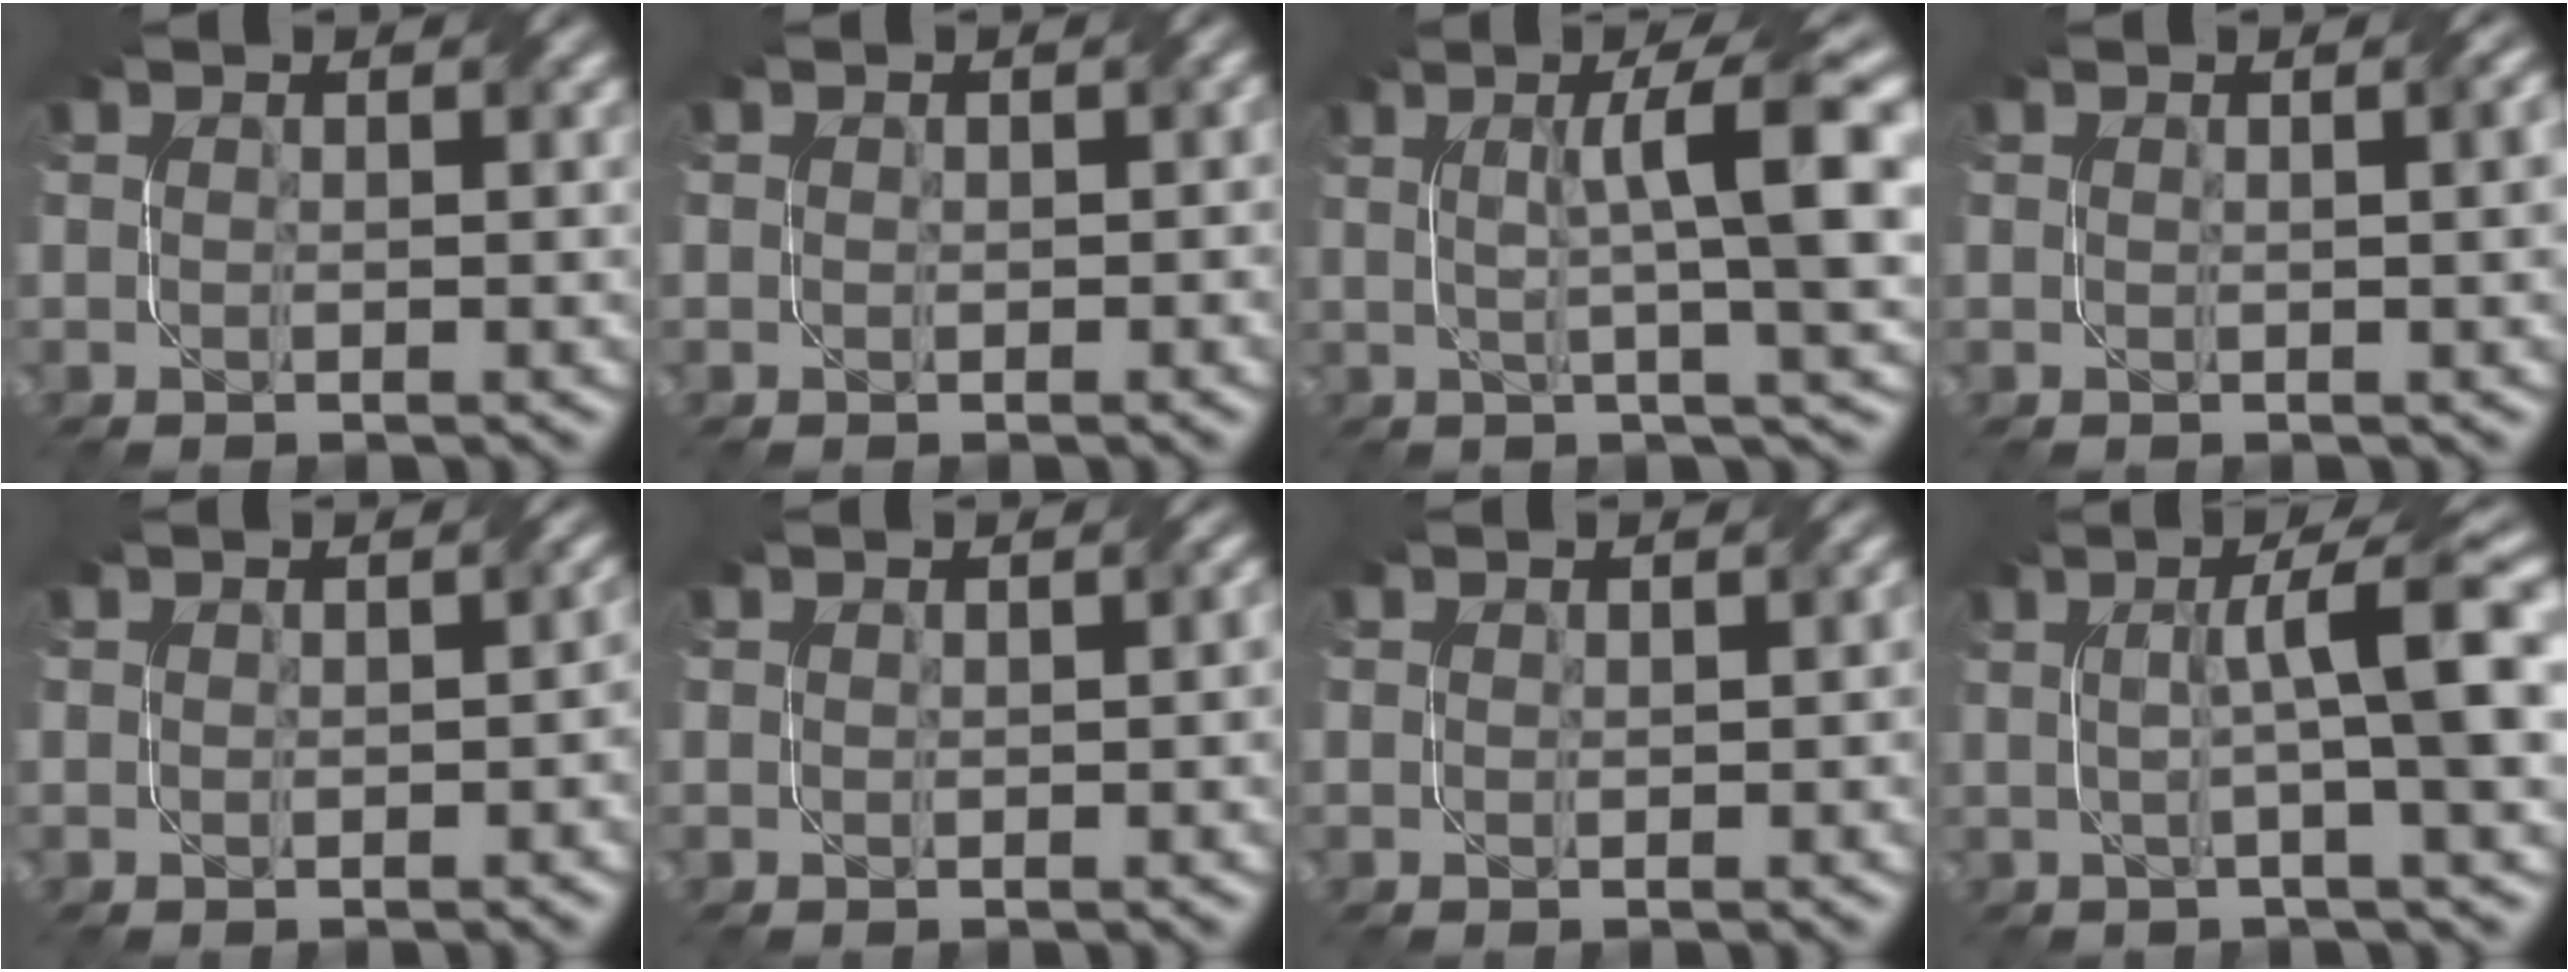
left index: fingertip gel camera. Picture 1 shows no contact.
{"total": 0.8, "force": [0.1, 0.7, 0.4], "torque": [-0.005, -0.001, 0.003]}
{"total": 8.5, "force": [1.6, 1.5, 8.3], "torque": [-0.105, 0.016, 0.023]}
{"total": 2.6, "force": [0.6, 0.9, 2.3], "torque": [-0.017, 0.008, 0.004]}
{"total": 1.9, "force": [0.0, 1.2, 1.5], "torque": [-0.015, -0.001, -0.001]}
{"total": 1.1, "force": [0.1, 0.4, 1.0], "torque": [-0.014, 0.005, 0.003]}
{"total": 0.7, "force": [0.1, 0.4, 0.6], "torque": [-0.010, 0.003, 0.003]}
{"total": 7.7, "force": [1.2, 1.2, 7.5], "torque": [-0.098, 0.017, 0.014]}